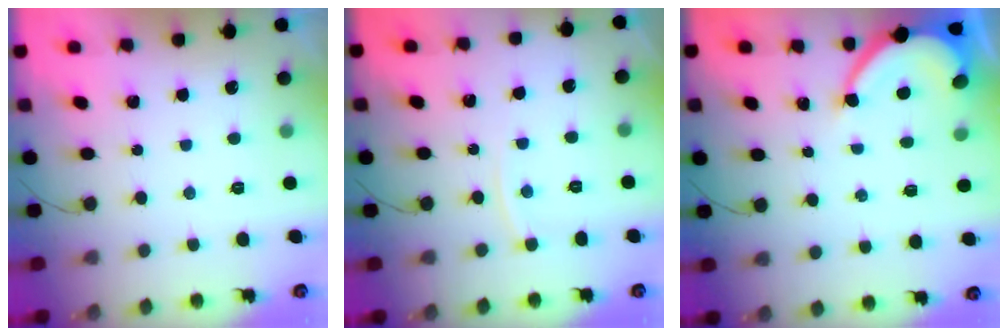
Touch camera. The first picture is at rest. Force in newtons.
{"total": 3.0, "press": 3.0, "slide": 0.4}
{"total": 6.5, "press": 6.5, "slide": 0.1}